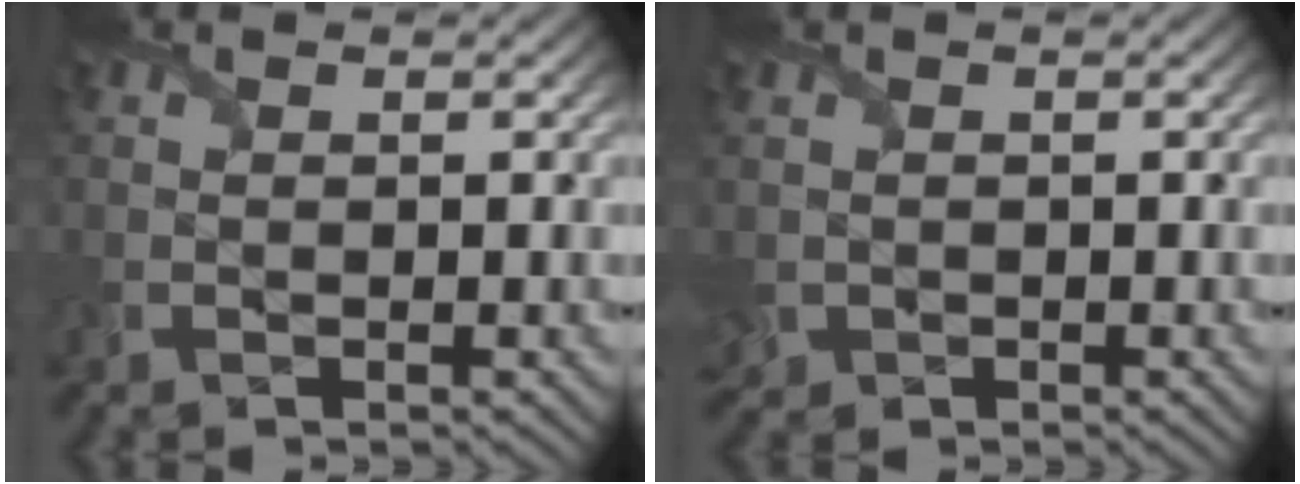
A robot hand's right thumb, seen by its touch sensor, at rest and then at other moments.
{"total": 2.3, "force": [-0.2, 2.2, 0.8], "torque": [-0.036, -0.009, -0.008]}